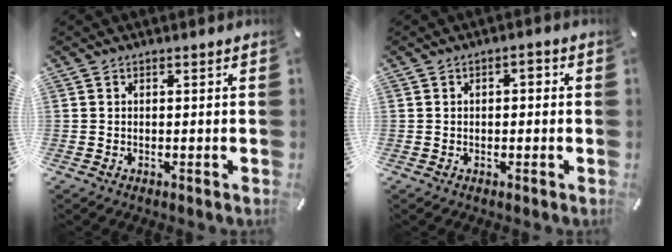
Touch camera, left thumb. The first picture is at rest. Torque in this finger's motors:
{"motor_torque": [-0.19, 0.03, 0.03, 0.03, -0.01]}